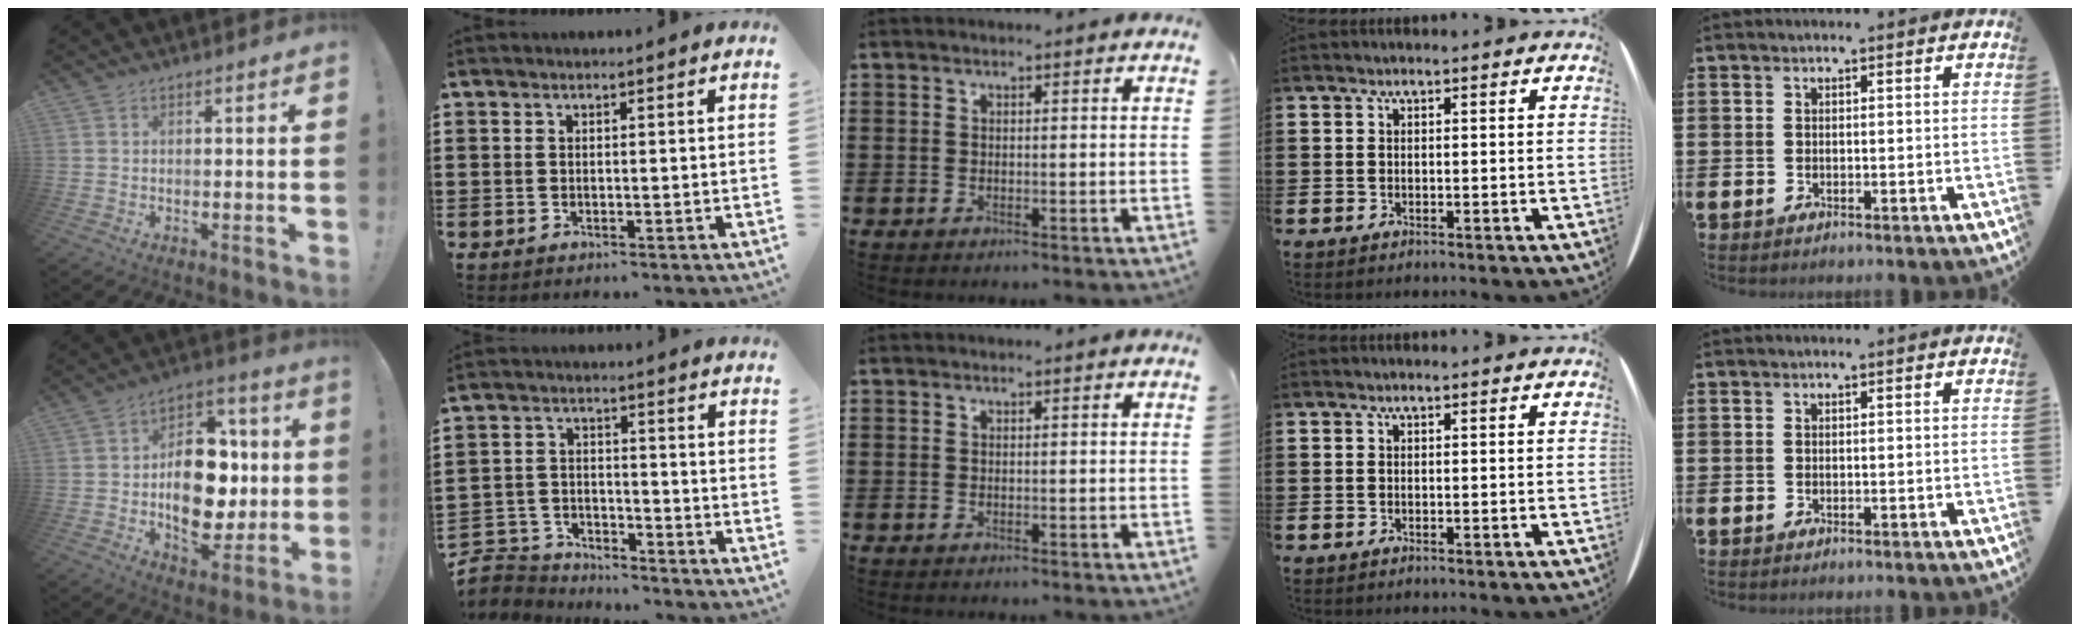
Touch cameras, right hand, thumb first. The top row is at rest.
{"thumb": {"total": 18.1, "force": [-1.1, 12.5, 13.0], "torque": [-0.176, 0.004, -0.013]}, "index": {"total": 5.3, "force": [-5.1, 1.3, 0.0], "torque": [-0.017, 0.008, -0.110]}}